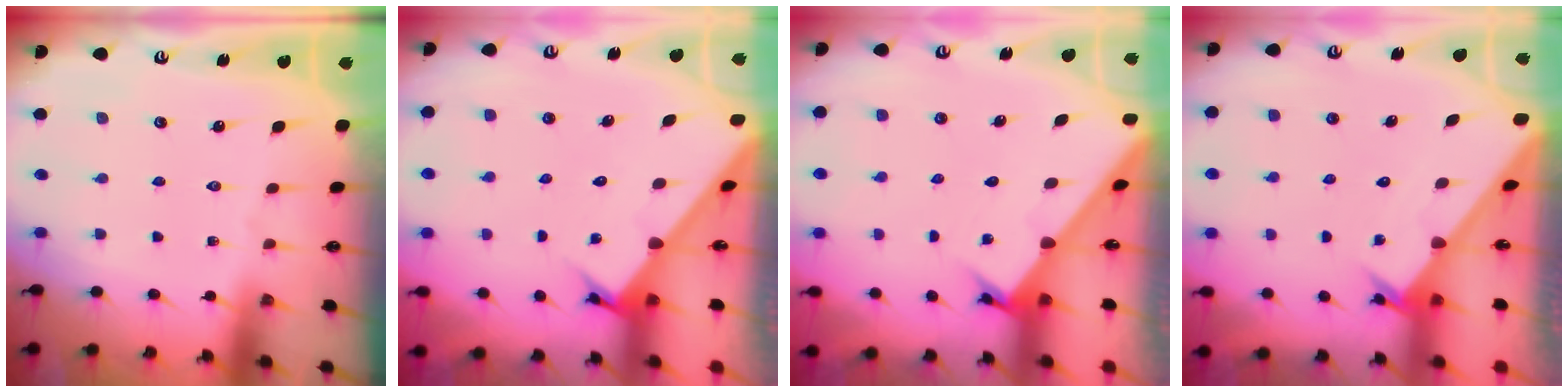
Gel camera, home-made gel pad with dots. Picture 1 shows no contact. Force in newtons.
{"total": 2.9, "press": 2.9, "slide": 0.2}
{"total": 2.1, "press": 2.1, "slide": 0.2}
{"total": 2.4, "press": 2.4, "slide": 0.2}